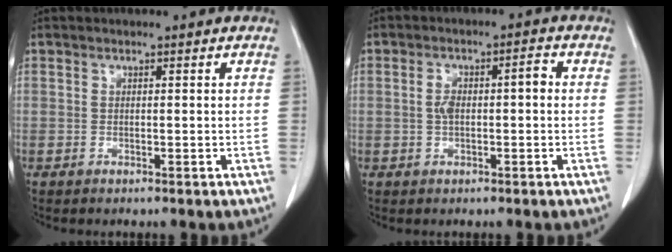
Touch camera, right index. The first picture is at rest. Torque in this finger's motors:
{"motor_torque": [0.15, -0.02, 0.07, 0.03]}